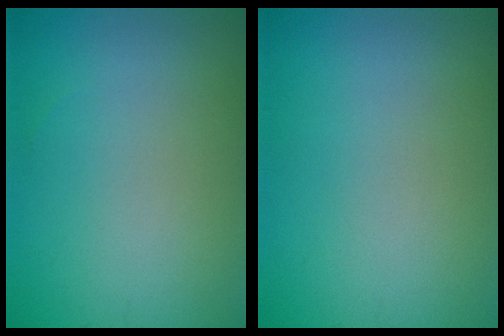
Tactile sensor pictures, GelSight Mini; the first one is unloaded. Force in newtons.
{"total": 0.0}